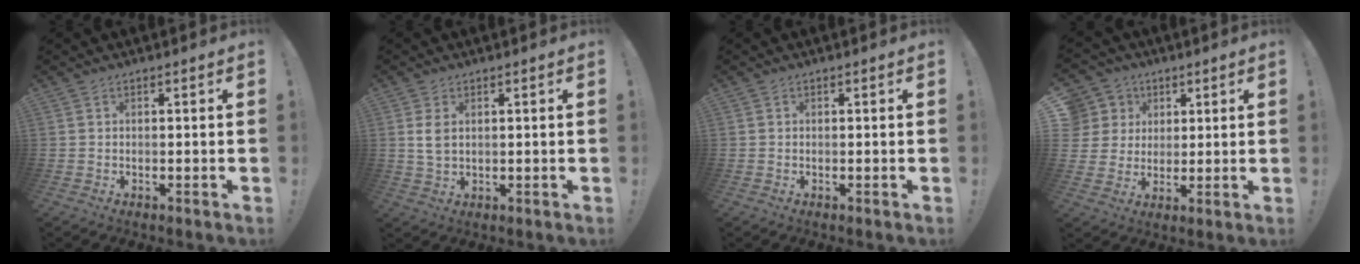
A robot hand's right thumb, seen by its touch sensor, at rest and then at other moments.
{"total": 4.0, "force": [1.3, 2.3, 3.1], "torque": [-0.052, -0.003, 0.020]}
{"total": 0.0}
{"total": 9.2, "force": [2.8, 8.5, 2.2], "torque": [-0.030, -0.010, 0.062]}